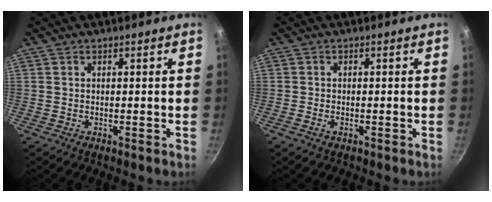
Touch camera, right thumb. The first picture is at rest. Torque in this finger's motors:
{"motor_torque": [0.09, 0.11, -0.20, -0.20, -0.02]}